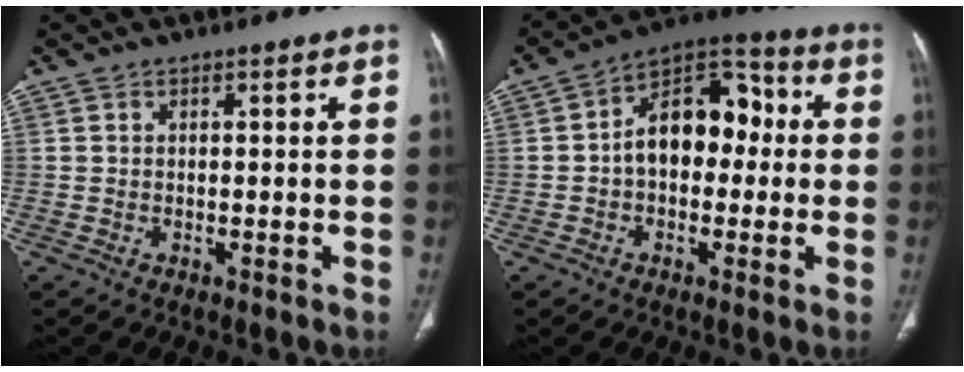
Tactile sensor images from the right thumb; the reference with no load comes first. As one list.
[{"total": 13.4, "force": [0.2, 8.9, 10.0], "torque": [-0.116, 0.043, -0.010]}]